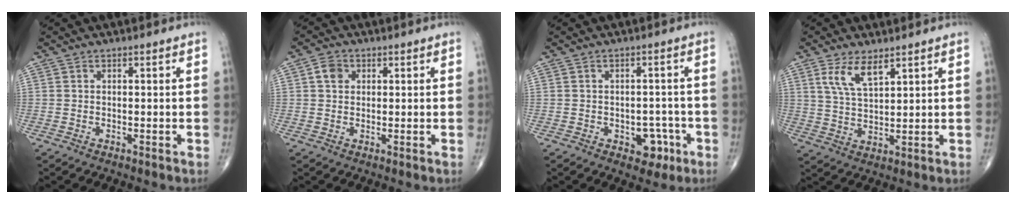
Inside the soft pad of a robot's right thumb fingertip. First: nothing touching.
{"total": 3.1, "force": [0.9, 2.5, 1.6], "torque": [-0.018, 0.002, 0.013]}
{"total": 5.2, "force": [-2.2, 3.5, 3.1], "torque": [-0.010, 0.017, -0.025]}
{"total": 6.4, "force": [3.8, 2.5, 4.6], "torque": [-0.082, -0.021, 0.078]}